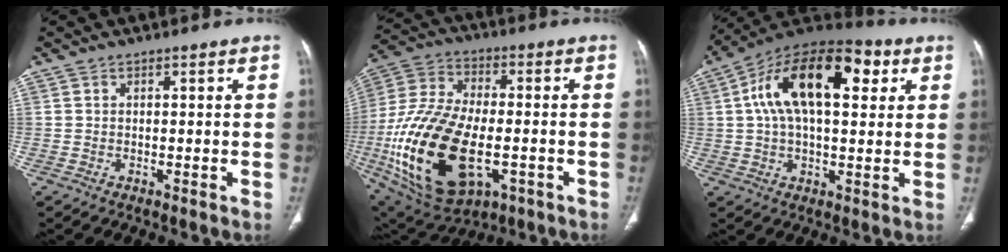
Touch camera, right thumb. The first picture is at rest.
{"total": 26.7, "force": [-6.3, 14.5, 21.5], "torque": [-0.446, -0.002, -0.089]}
{"total": 20.7, "force": [5.8, 10.4, 16.9], "torque": [-0.269, 0.027, 0.084]}